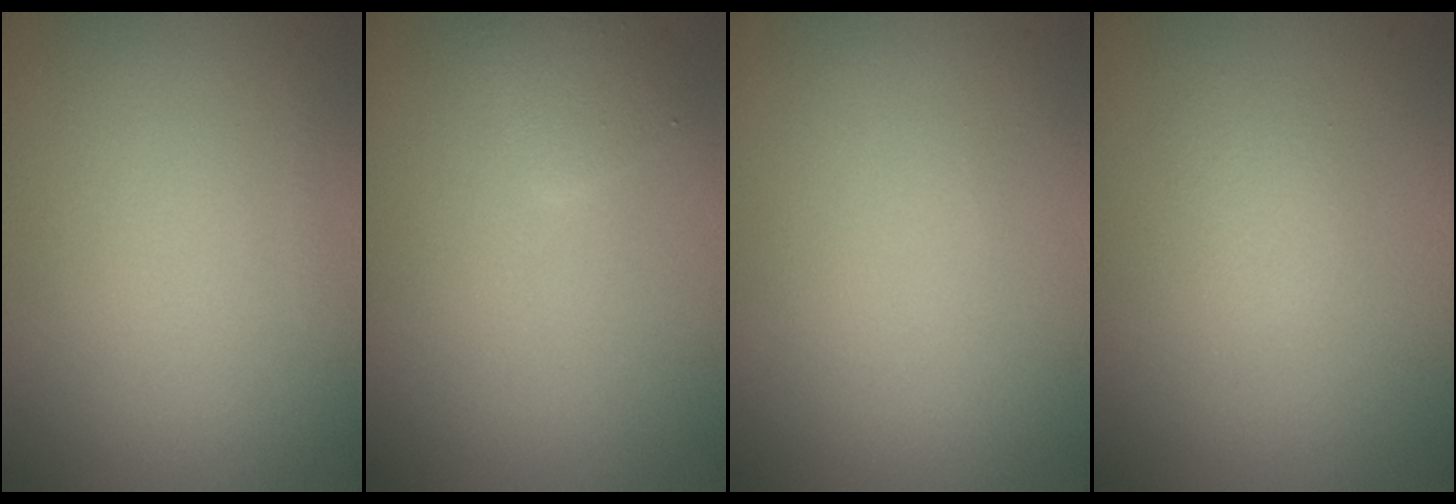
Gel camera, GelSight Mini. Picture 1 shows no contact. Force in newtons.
{"total": 1.6, "press": 1.6, "slide": 0.1}
{"total": 0.0}
{"total": 0.9, "press": 0.9, "slide": 0.1}